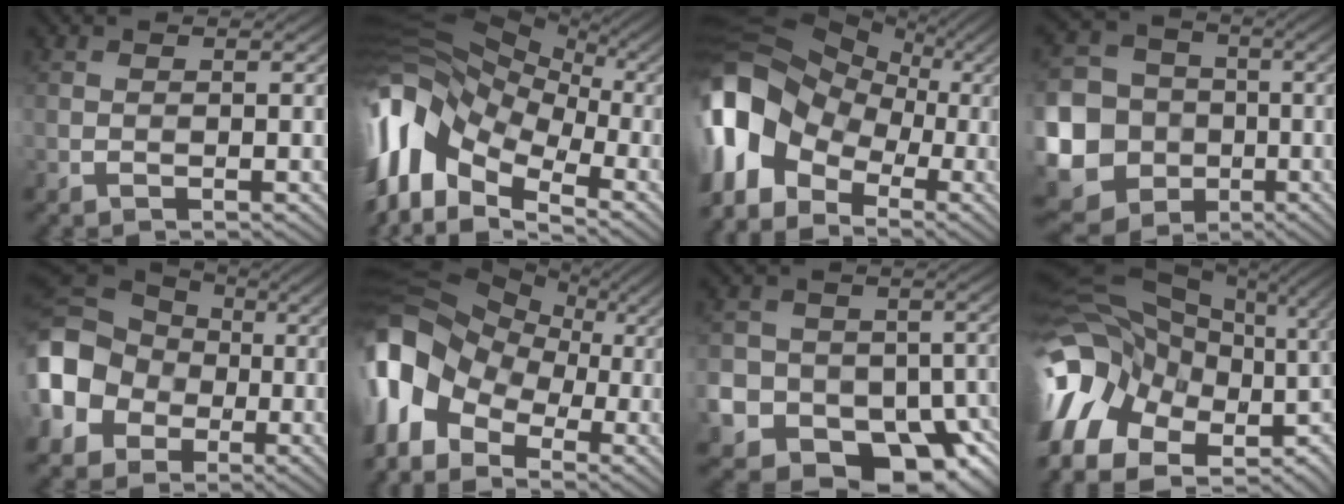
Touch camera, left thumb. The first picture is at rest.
{"total": 16.7, "force": [-2.2, 11.0, 12.4], "torque": [-0.282, -0.014, -0.037]}
{"total": 16.2, "force": [-1.8, 12.3, 10.4], "torque": [-0.258, 0.001, -0.053]}
{"total": 18.5, "force": [-5.7, 16.6, 5.8], "torque": [-0.199, -0.042, -0.116]}
{"total": 15.3, "force": [-2.8, 12.8, 7.9], "torque": [-0.222, -0.020, -0.081]}
{"total": 14.8, "force": [-2.2, 10.8, 9.8], "torque": [-0.249, -0.004, -0.060]}
{"total": 18.9, "force": [-9.0, 15.0, 7.1], "torque": [-0.170, -0.053, -0.141]}
{"total": 20.6, "force": [0.2, 13.1, 15.9], "torque": [-0.332, -0.027, 0.056]}